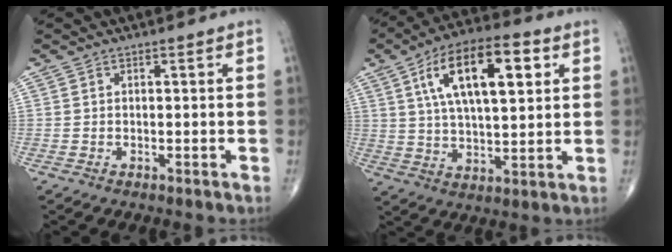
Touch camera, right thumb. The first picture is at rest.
{"total": 17.5, "force": [6.1, 7.3, 14.8], "torque": [-0.235, 0.001, 0.098]}